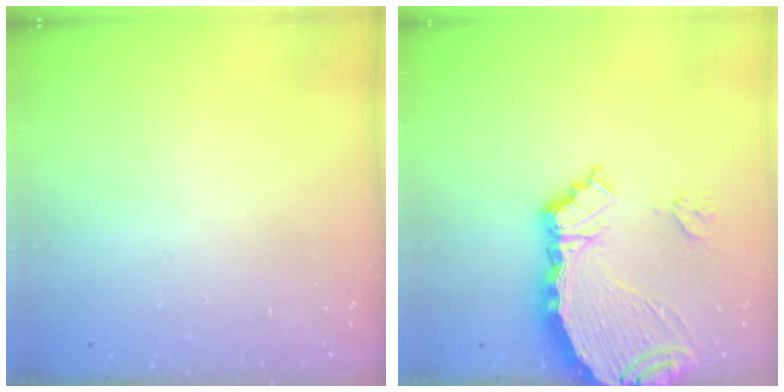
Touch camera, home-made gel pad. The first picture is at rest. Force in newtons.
{"total": 9.4, "press": 8.7, "slide": 3.7}